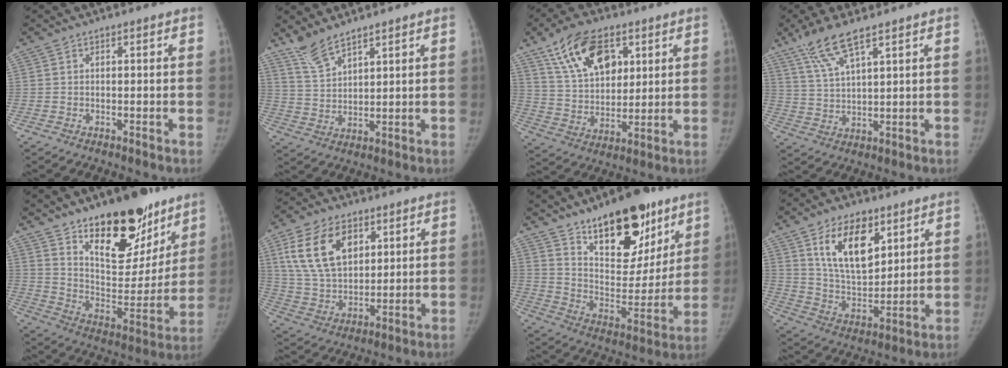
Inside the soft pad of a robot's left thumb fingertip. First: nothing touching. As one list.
[{"total": 6.0, "force": [5.2, 1.6, 2.6], "torque": [-0.049, -0.026, 0.114]}, {"total": 15.5, "force": [7.8, 8.9, 10.0], "torque": [-0.141, -0.025, 0.149]}, {"total": 8.5, "force": [5.7, 1.7, 6.0], "torque": [-0.127, -0.018, 0.122]}, {"total": 24.2, "force": [15.4, 11.2, 14.8], "torque": [-0.162, -0.090, 0.240]}, {"total": 15.9, "force": [6.7, 9.9, 10.5], "torque": [-0.170, -0.021, 0.137]}, {"total": 22.4, "force": [14.2, 10.3, 14.0], "torque": [-0.156, -0.075, 0.229]}, {"total": 14.6, "force": [7.3, 7.8, 9.9], "torque": [-0.136, -0.045, 0.141]}]